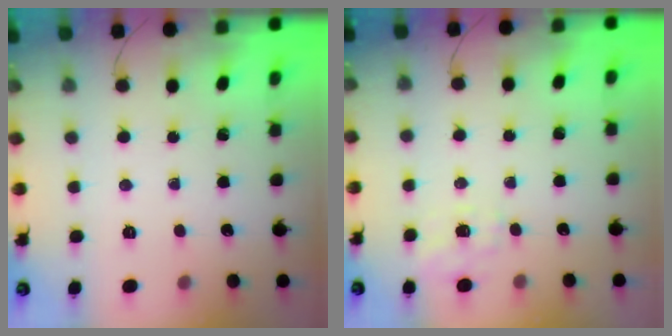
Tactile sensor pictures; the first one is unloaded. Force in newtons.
{"total": 5.2, "press": 4.9, "slide": 1.6}